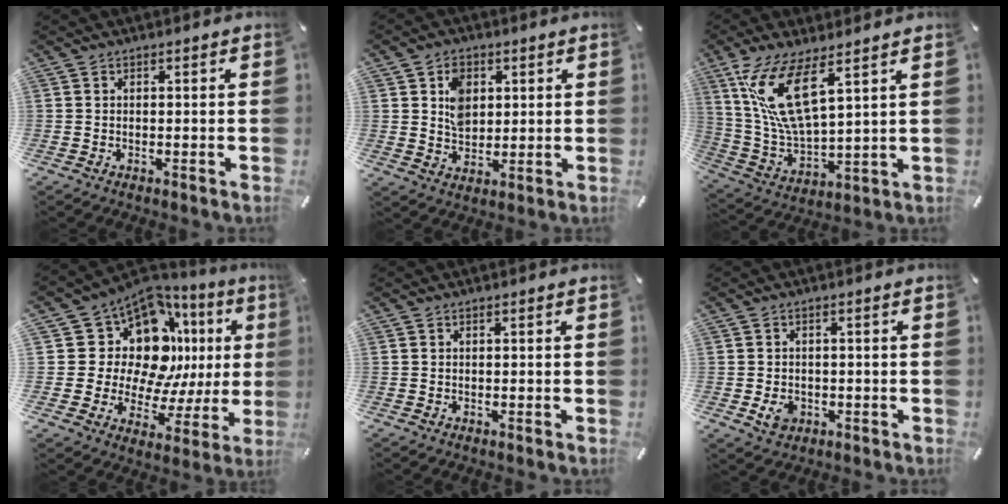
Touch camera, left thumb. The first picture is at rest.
{"total": 6.8, "force": [2.0, 5.6, 3.3], "torque": [-0.054, 0.003, 0.034]}
{"total": 15.1, "force": [7.8, 5.6, 11.7], "torque": [-0.272, -0.026, 0.136]}
{"total": 16.0, "force": [6.4, 10.8, 9.9], "torque": [-0.169, -0.074, 0.113]}
{"total": 0.0}
{"total": 3.9, "force": [-1.1, 3.1, 2.1], "torque": [-0.041, -0.002, -0.021]}